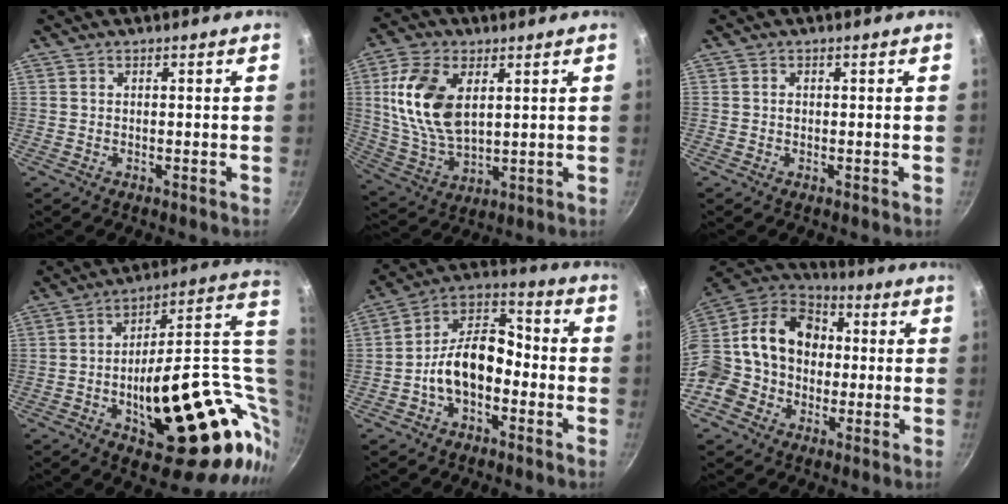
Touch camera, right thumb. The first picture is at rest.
{"total": 14.8, "force": [3.7, 8.5, 11.6], "torque": [-0.215, -0.015, 0.082]}
{"total": 0.5, "force": [0.0, 0.4, 0.2], "torque": [-0.002, 0.002, 0.000]}
{"total": 31.2, "force": [-0.1, 13.8, 27.9], "torque": [-0.359, 0.010, 0.018]}
{"total": 12.9, "force": [-3.4, 8.1, 9.4], "torque": [-0.129, 0.060, -0.075]}
{"total": 21.0, "force": [-0.8, 17.8, 11.0], "torque": [-0.197, 0.061, -0.021]}